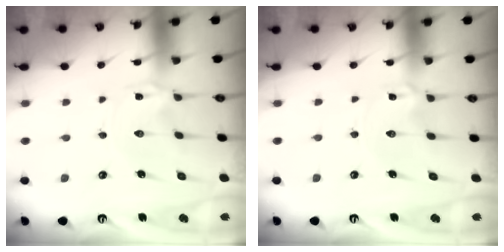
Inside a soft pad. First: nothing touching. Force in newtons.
{"total": 1.7, "press": 1.7, "slide": 0.2}